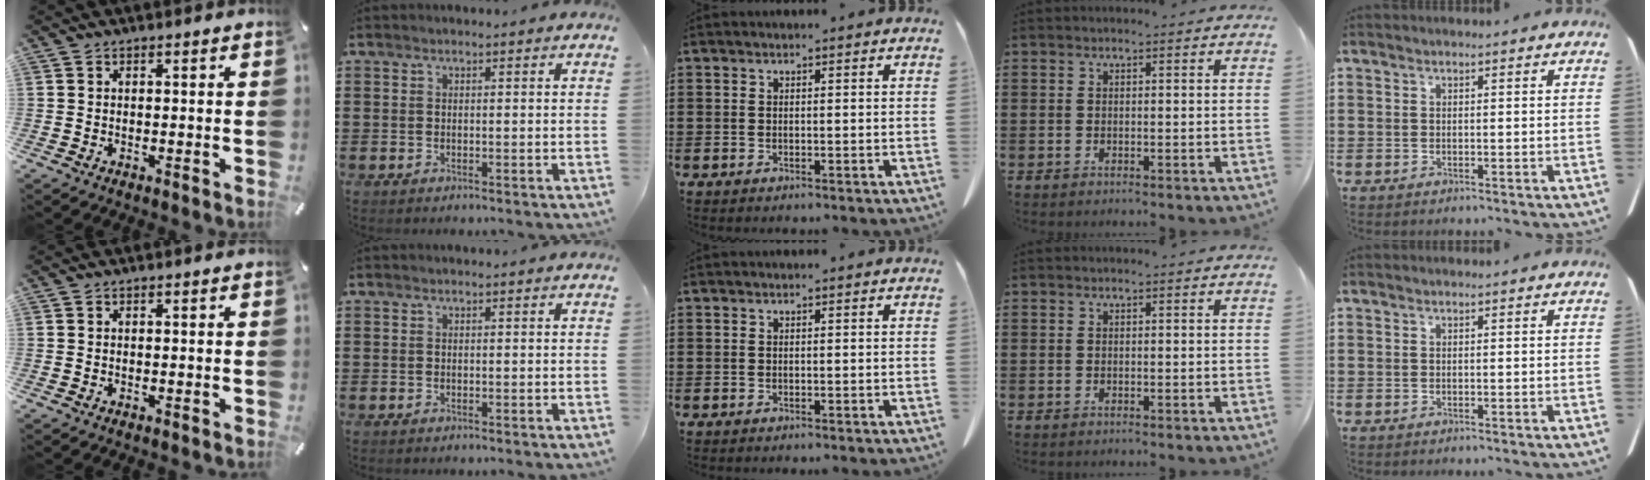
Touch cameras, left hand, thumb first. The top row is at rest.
{}